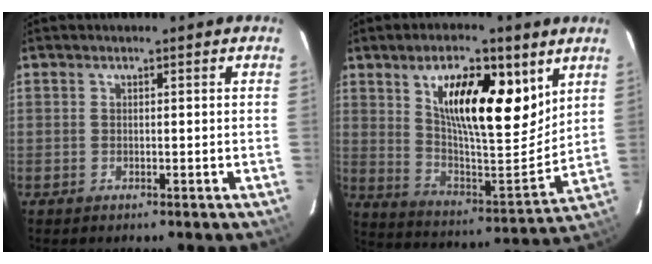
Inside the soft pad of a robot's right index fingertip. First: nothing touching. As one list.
[{"total": 18.7, "force": [9.1, 6.8, 14.9], "torque": [-0.239, 0.003, 0.160]}]